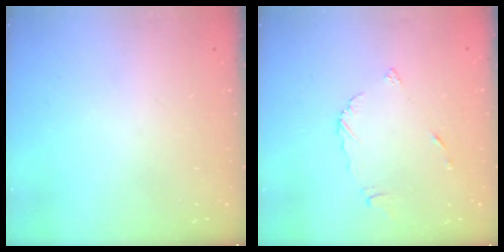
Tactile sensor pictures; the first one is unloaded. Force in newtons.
{"total": 4.8, "press": 4.7, "slide": 0.4}